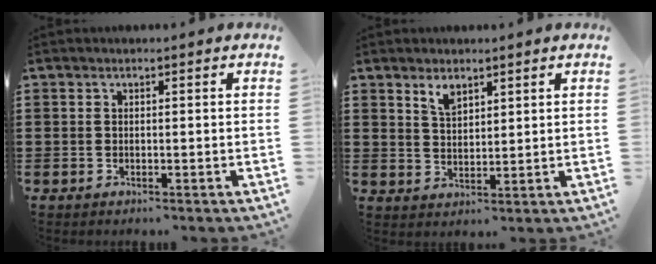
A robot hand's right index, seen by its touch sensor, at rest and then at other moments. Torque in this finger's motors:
{"motor_torque": [0.02, -0.02, 0.06, 0.05]}